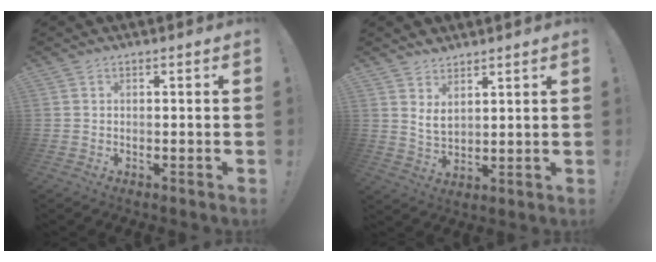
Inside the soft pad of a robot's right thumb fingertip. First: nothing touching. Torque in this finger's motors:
{"motor_torque": [0.01, 0.08, 0.06, -0.06, 0.08]}